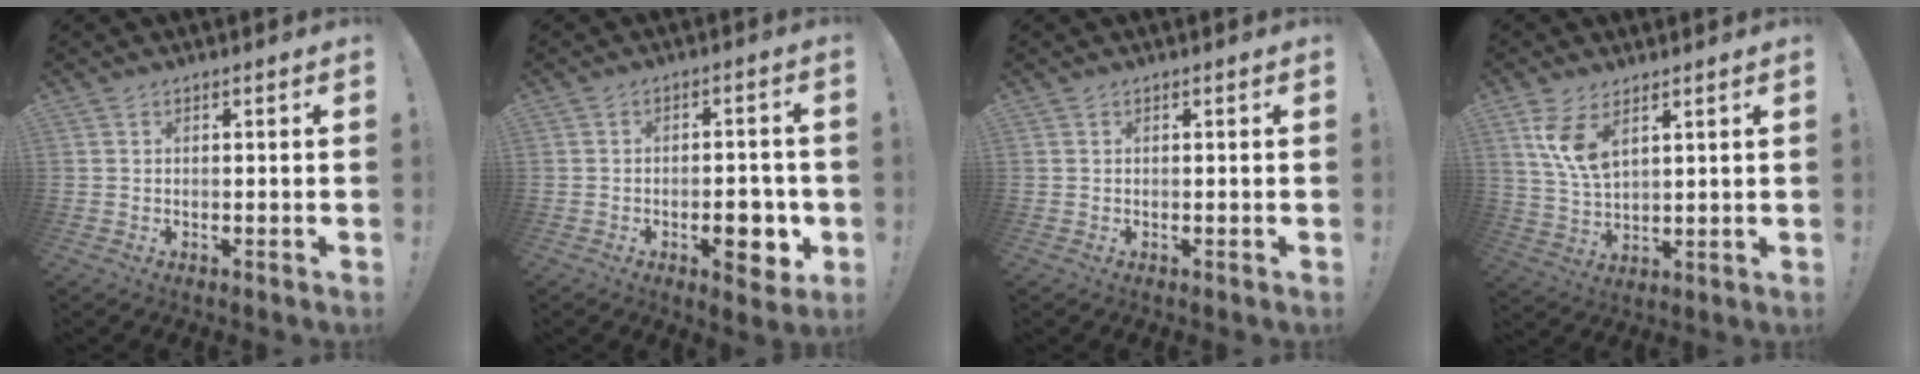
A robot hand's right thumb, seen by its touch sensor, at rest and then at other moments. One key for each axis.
{"total": 6.5, "fx": -2.2, "fy": 2.8, "fz": 5.5, "tx": -0.058, "ty": 0.005, "tz": -0.033}
{"total": 0.0}
{"total": 8.9, "fx": 5.0, "fy": 4.1, "fz": 6.1, "tx": -0.120, "ty": -0.022, "tz": 0.093}